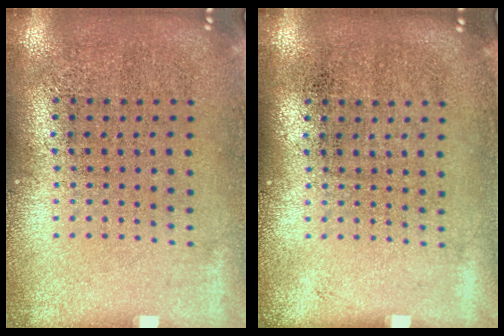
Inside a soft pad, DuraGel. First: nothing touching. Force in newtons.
{"total": 0.0}